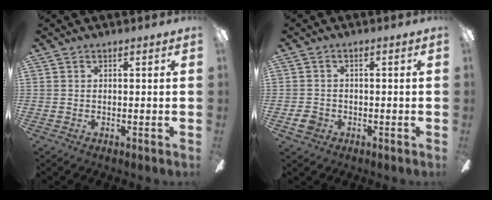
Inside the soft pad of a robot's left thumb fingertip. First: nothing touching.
{"total": 3.4, "force": [-1.3, 2.7, 1.6], "torque": [-0.038, 0.004, -0.027]}